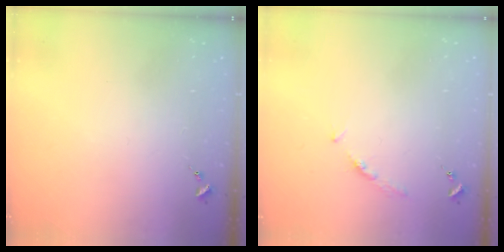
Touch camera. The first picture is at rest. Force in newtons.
{"total": 3.5, "press": 3.5, "slide": 0.5}